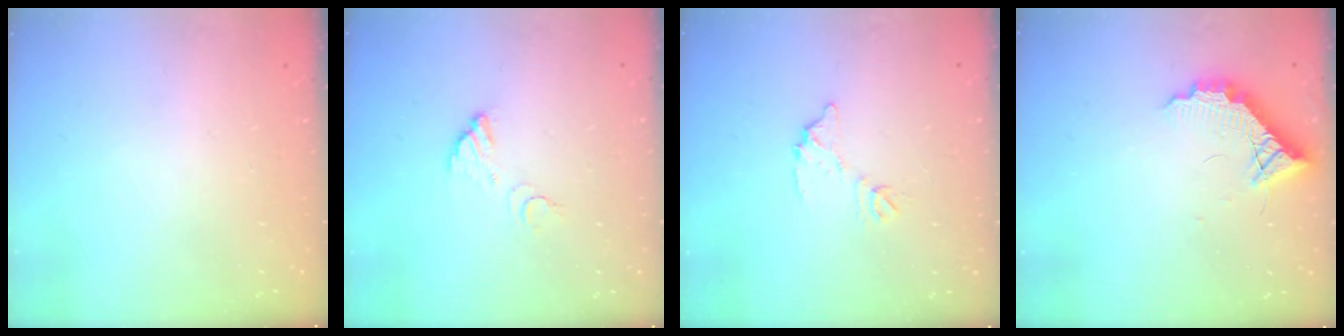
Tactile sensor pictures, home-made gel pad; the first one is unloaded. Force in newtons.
{"total": 4.1, "press": 4.1, "slide": 0.2}
{"total": 8.1, "press": 8.1, "slide": 0.5}
{"total": 10.1, "press": 10.1, "slide": 0.6}